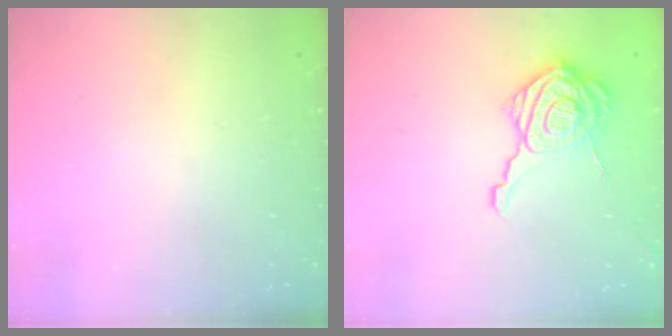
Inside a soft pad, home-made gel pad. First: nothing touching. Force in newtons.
{"total": 14.9, "press": 14.9, "slide": 0.8}